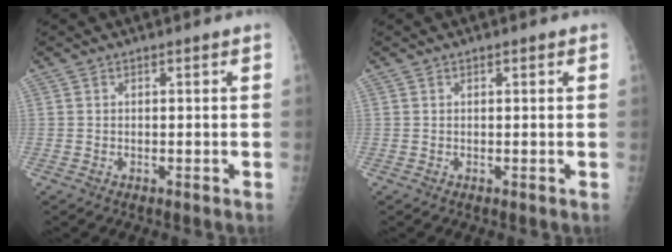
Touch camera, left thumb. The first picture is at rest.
{"total": 0.6, "force": [0.4, 0.3, 0.4], "torque": [-0.001, 0.000, 0.002]}